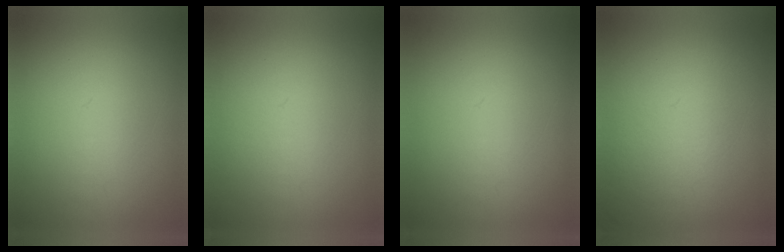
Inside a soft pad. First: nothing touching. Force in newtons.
{"total": 1.0}
{"total": 0.0}
{"total": 4.2}